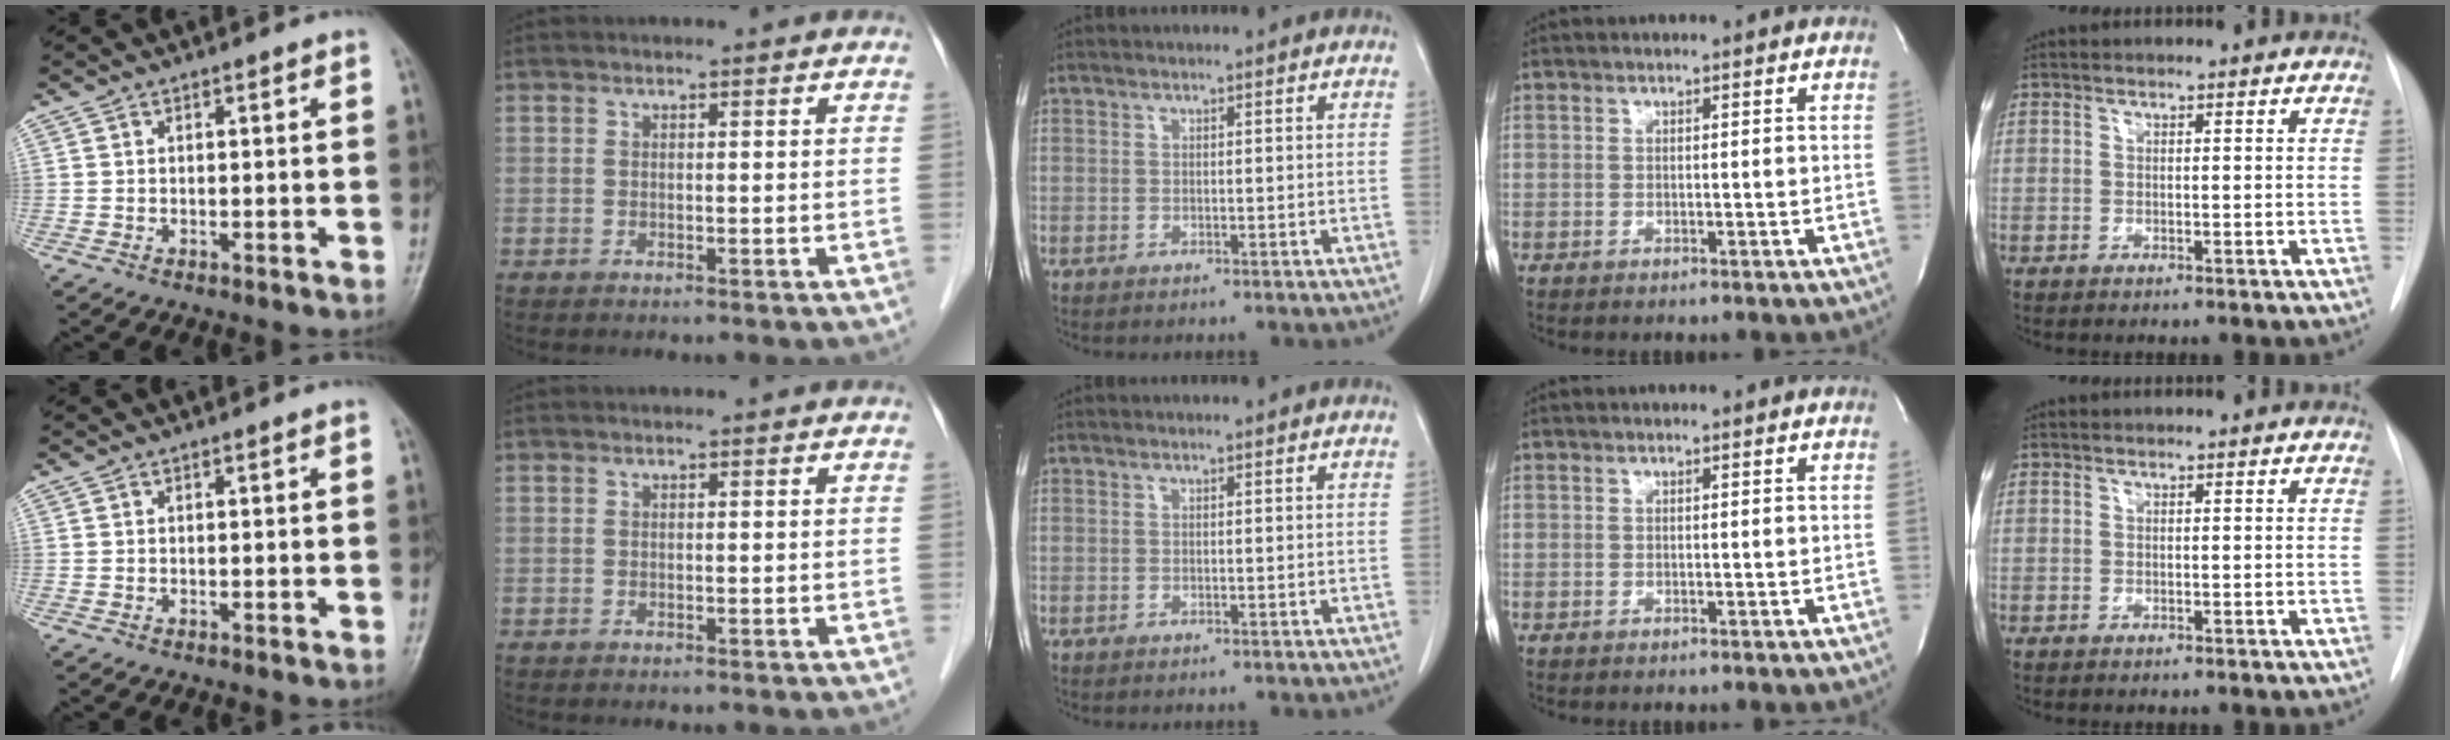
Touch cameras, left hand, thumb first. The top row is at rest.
{}